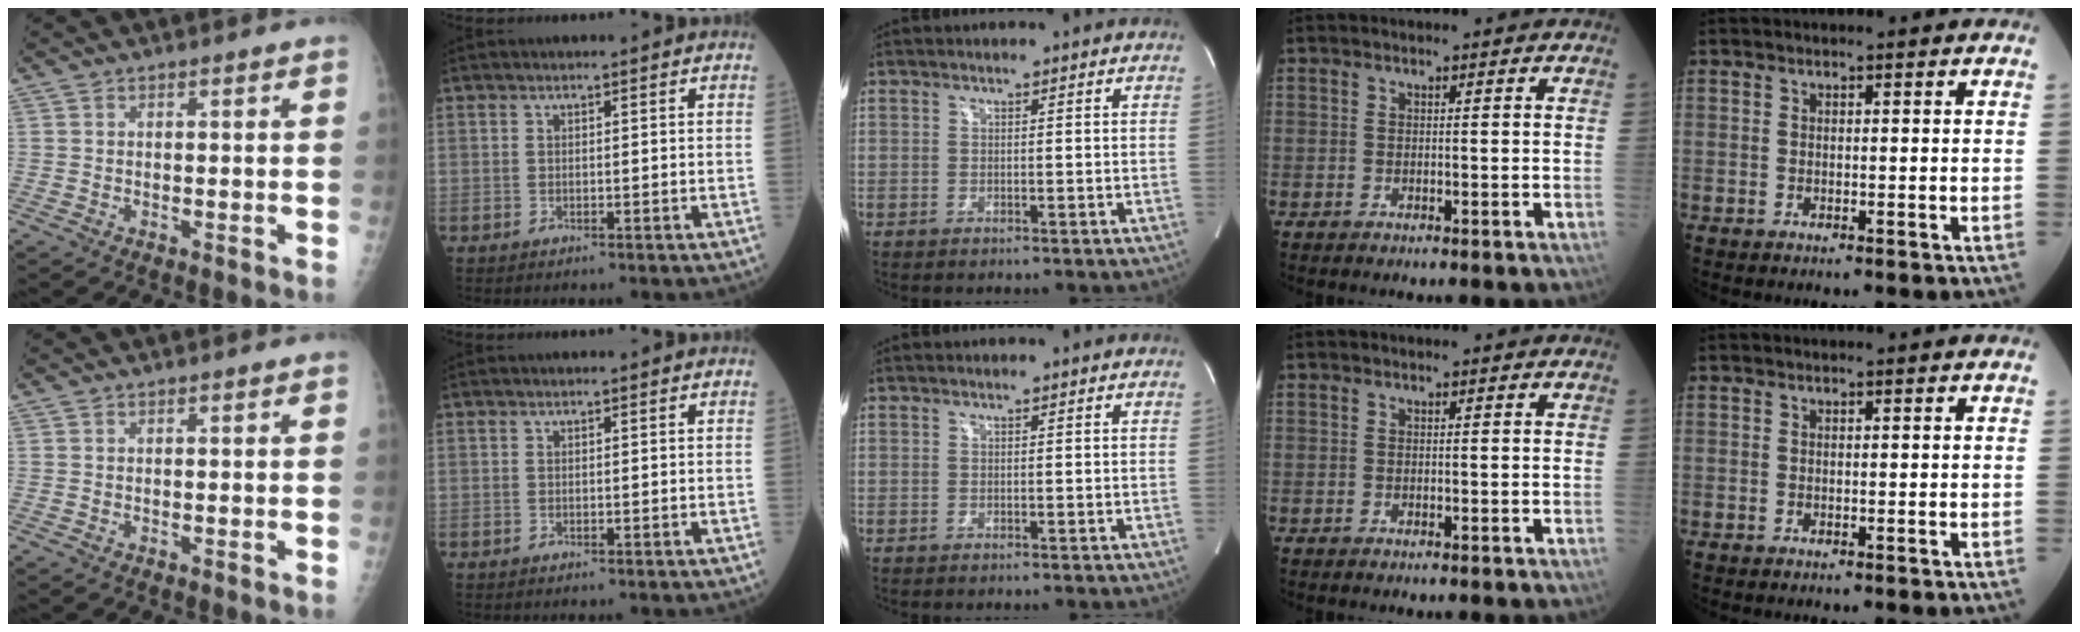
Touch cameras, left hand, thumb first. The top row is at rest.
{}